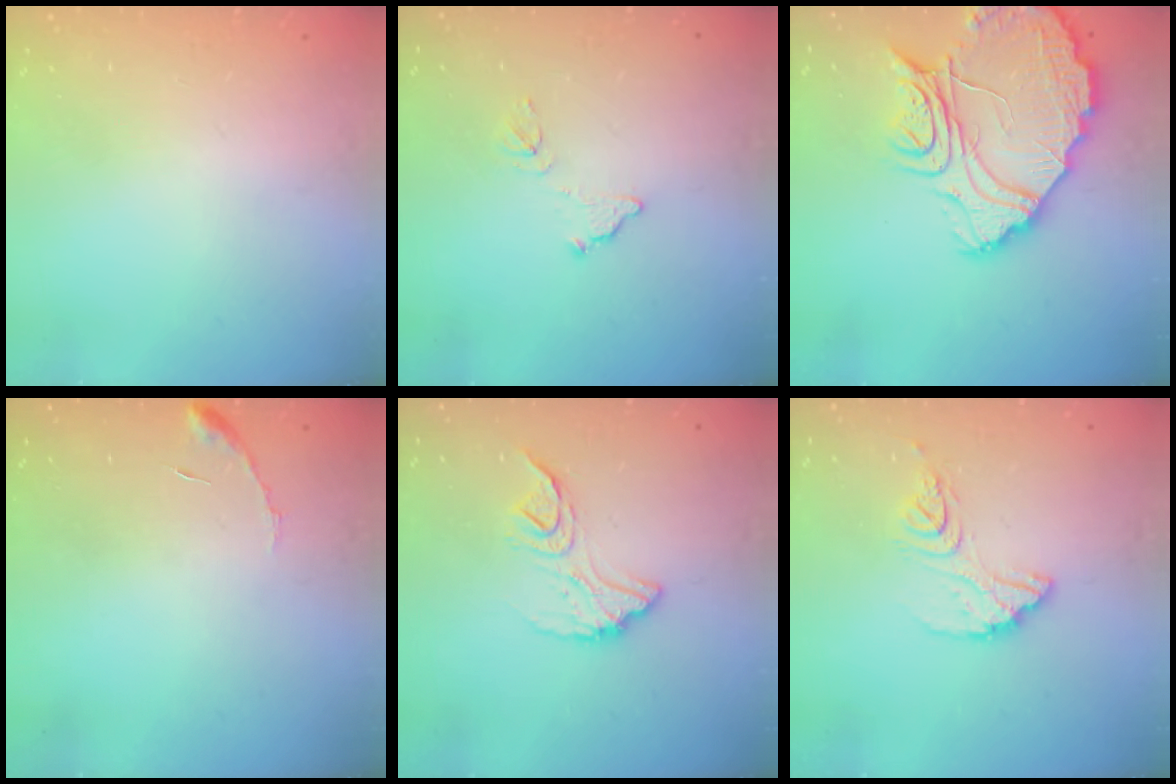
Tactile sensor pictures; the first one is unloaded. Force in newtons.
{"total": 6.8, "press": 6.8, "slide": 0.2}
{"total": 17.6, "press": 17.5, "slide": 1.6}
{"total": 6.2, "press": 6.2, "slide": 0.4}
{"total": 12.1, "press": 12.1, "slide": 0.7}
{"total": 11.5, "press": 11.4, "slide": 1.0}